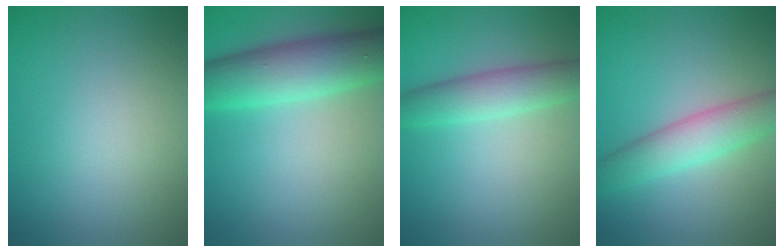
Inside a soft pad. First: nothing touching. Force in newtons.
{"total": 7.3, "press": 7.3, "slide": 0.2}
{"total": 3.9, "press": 3.9, "slide": 0.1}
{"total": 4.4, "press": 4.4, "slide": 0.1}